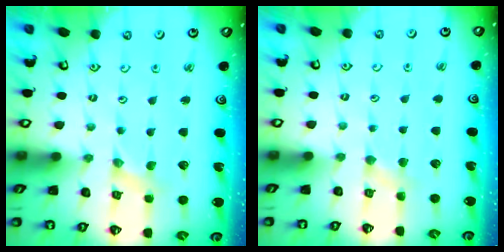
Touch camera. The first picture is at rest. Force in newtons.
{"total": 3.3, "press": 3.3, "slide": 0.6}